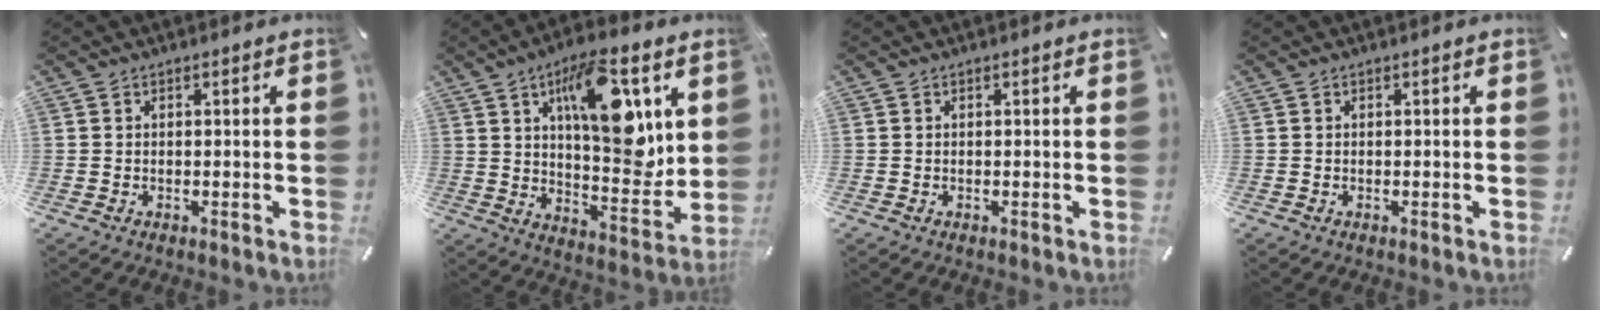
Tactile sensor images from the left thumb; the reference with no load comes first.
{"total": 18.4, "force": [7.7, 7.4, 15.1], "torque": [-0.224, -0.036, 0.120]}
{"total": 0.0}
{"total": 0.0}